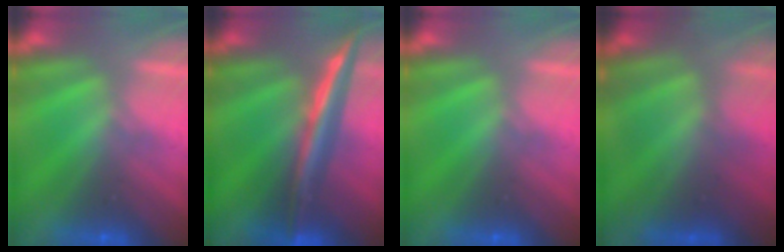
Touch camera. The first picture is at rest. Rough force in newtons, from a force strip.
{"total": 2.8}
{"total": 0.0}
{"total": 4.6}